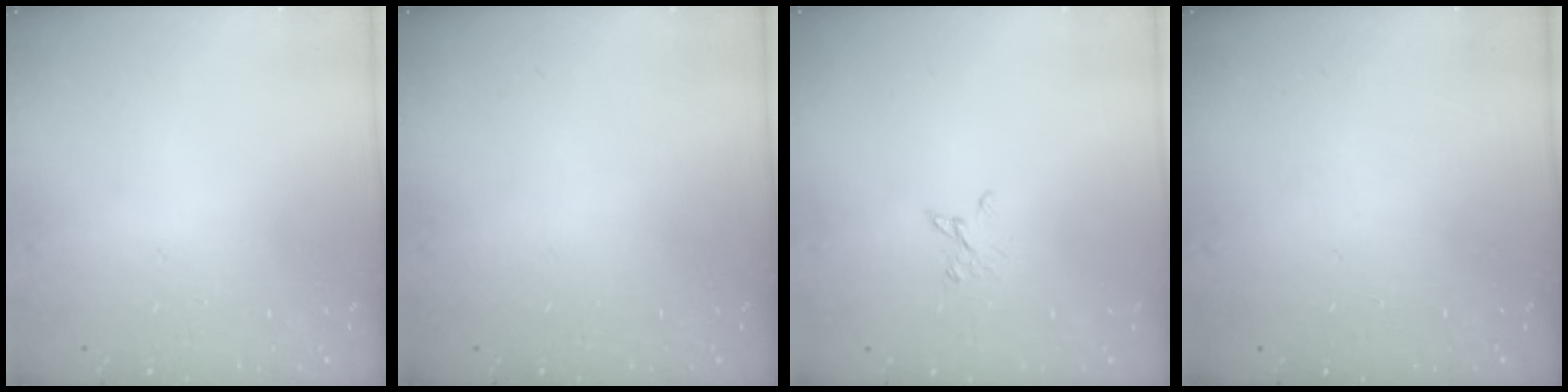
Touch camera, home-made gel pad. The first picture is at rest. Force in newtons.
{"total": 0.0}
{"total": 2.5, "press": 2.5, "slide": 0.3}
{"total": 0.0}